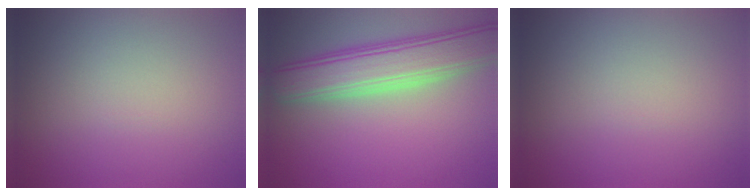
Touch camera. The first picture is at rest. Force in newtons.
{"total": 6.9, "press": 6.9, "slide": 0.5}
{"total": 0.0}